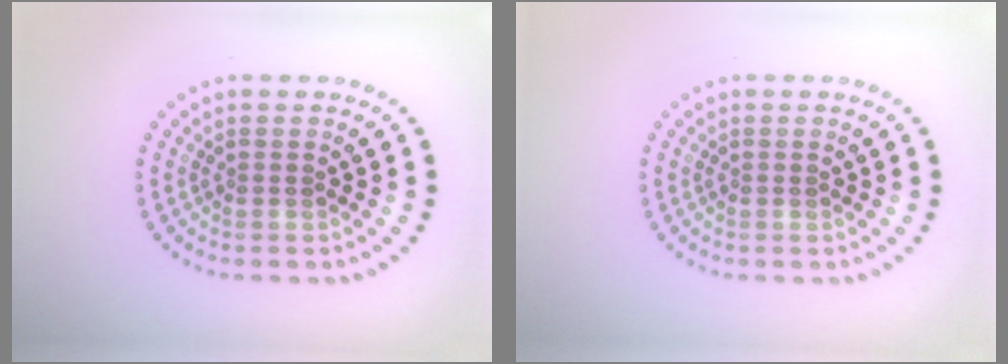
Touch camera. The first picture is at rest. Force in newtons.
{"total": 0.0}